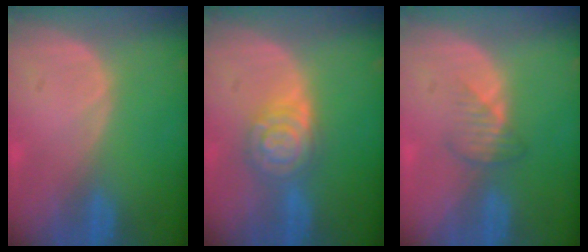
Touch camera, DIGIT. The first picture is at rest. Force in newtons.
{"total": 6.5, "press": 6.5, "slide": 0.5}
{"total": 2.7, "press": 2.6, "slide": 0.7}